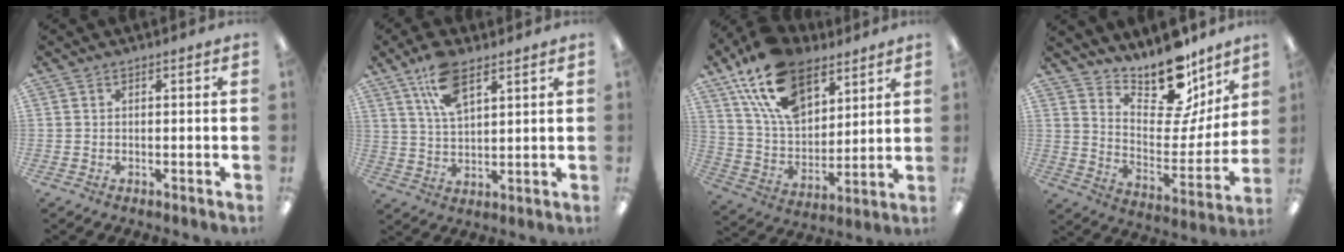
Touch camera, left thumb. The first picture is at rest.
{"total": 10.6, "force": [6.8, 4.3, 6.9], "torque": [-0.140, -0.011, 0.126]}
{"total": 20.2, "force": [12.7, 11.1, 11.2], "torque": [-0.223, -0.052, 0.233]}
{"total": 17.7, "force": [14.9, 6.7, 6.9], "torque": [-0.097, -0.125, 0.257]}